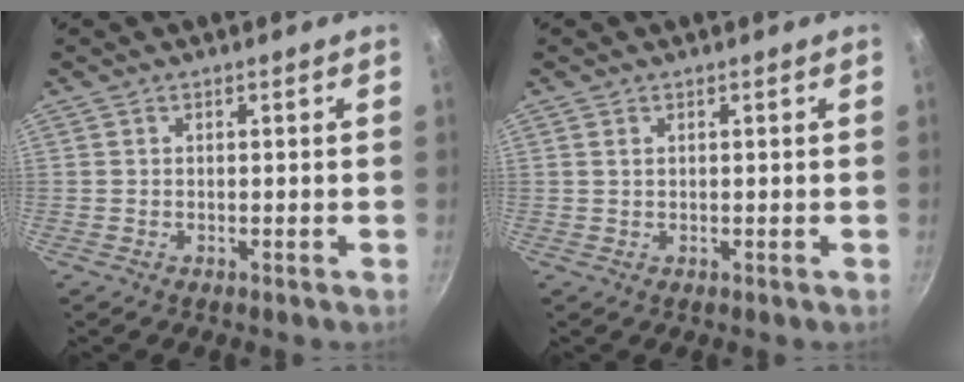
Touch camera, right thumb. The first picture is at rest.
{"total": 0.7, "force": [0.3, 0.4, 0.4], "torque": [-0.009, 0.001, 0.007]}